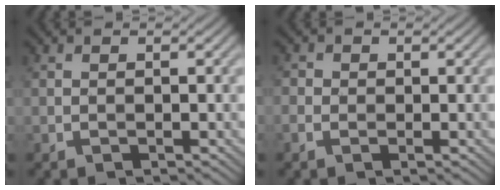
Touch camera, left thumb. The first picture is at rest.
{"total": 1.7, "force": [-0.1, 1.5, 0.8], "torque": [-0.025, 0.000, -0.003]}